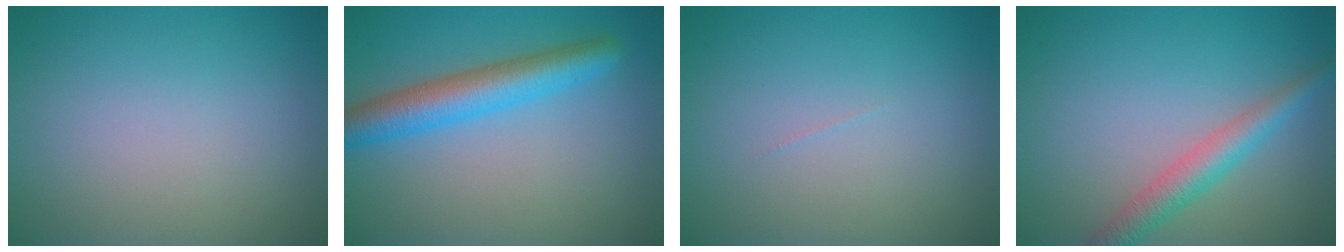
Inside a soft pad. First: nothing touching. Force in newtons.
{"total": 5.0, "press": 5.0, "slide": 0.1}
{"total": 0.0}
{"total": 3.1, "press": 3.1, "slide": 0.2}